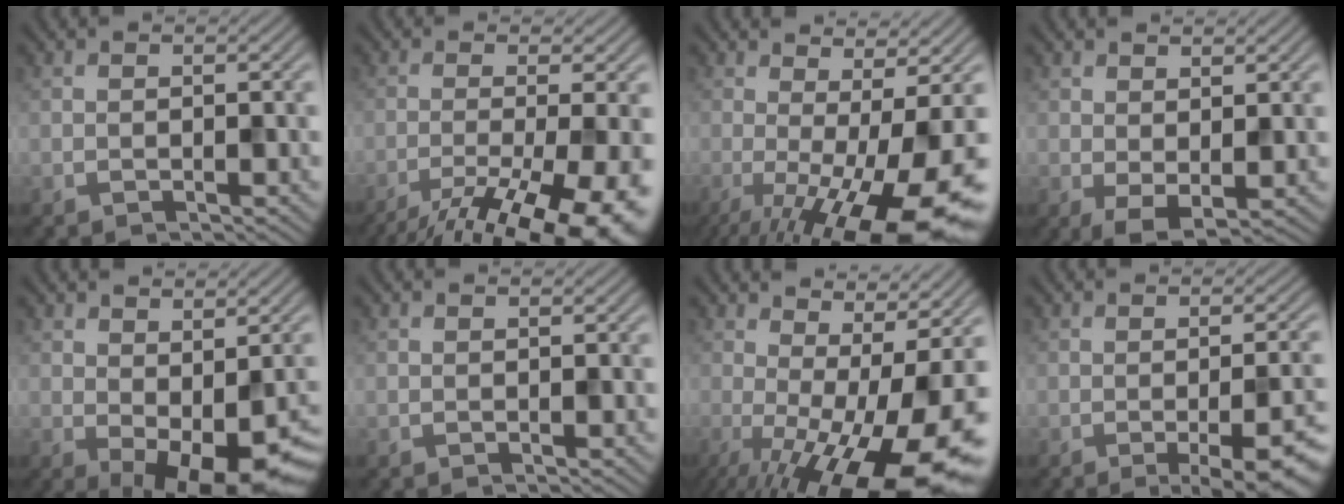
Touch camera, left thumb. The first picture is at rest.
{"total": 13.3, "force": [-7.9, 3.0, 10.4], "torque": [-0.164, -0.018, -0.108]}
{"total": 15.2, "force": [-4.7, 4.3, 13.8], "torque": [-0.206, -0.012, -0.064]}
{"total": 2.9, "force": [0.5, 1.5, 2.5], "torque": [-0.054, -0.007, 0.013]}
{"total": 8.6, "force": [-2.1, 4.2, 7.2], "torque": [-0.101, -0.024, -0.011]}
{"total": 0.0}
{"total": 18.4, "force": [-4.4, 6.4, 16.7], "torque": [-0.236, -0.015, -0.051]}
{"total": 8.5, "force": [-3.3, 2.3, 7.4], "torque": [-0.096, -0.011, -0.037]}